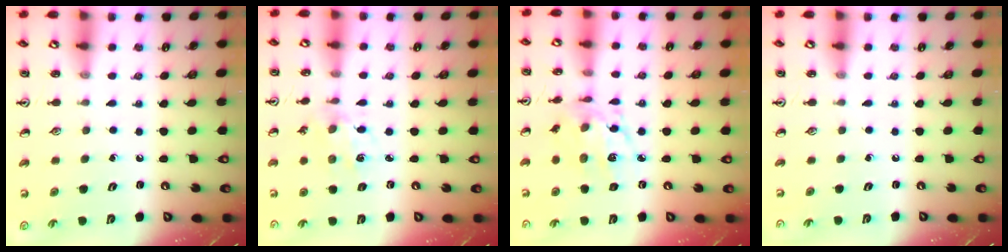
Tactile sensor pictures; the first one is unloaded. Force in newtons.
{"total": 1.7, "press": 1.6, "slide": 0.1}
{"total": 10.5, "press": 10.4, "slide": 0.6}
{"total": 0.0}